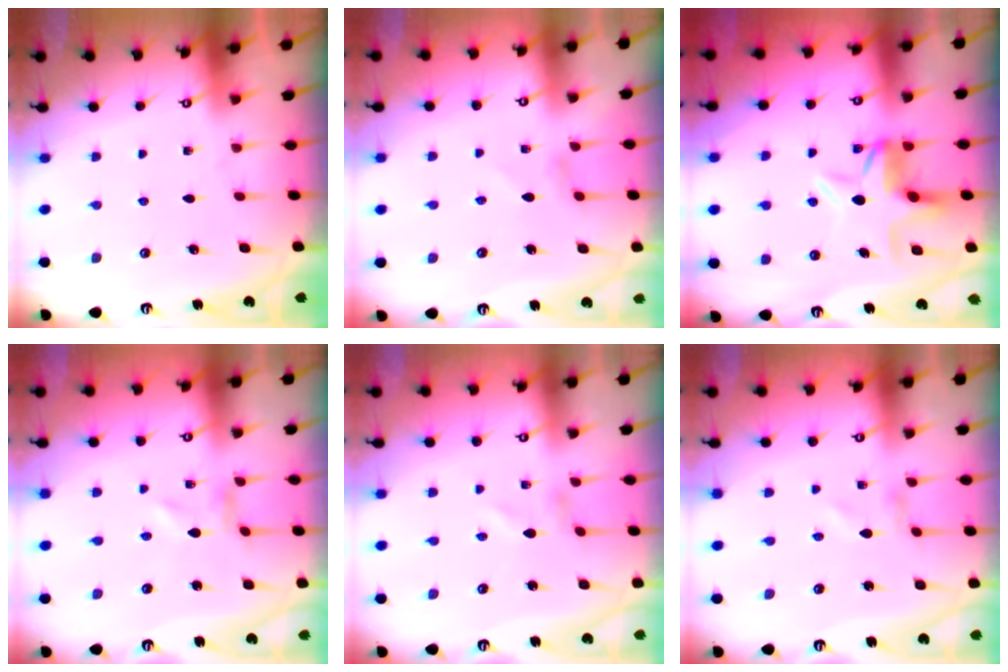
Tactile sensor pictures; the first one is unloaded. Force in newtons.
{"total": 2.7, "press": 2.7, "slide": 0.3}
{"total": 7.3, "press": 7.0, "slide": 2.1}
{"total": 0.0}
{"total": 1.2, "press": 1.1, "slide": 0.1}
{"total": 0.9, "press": 0.9, "slide": 0.1}